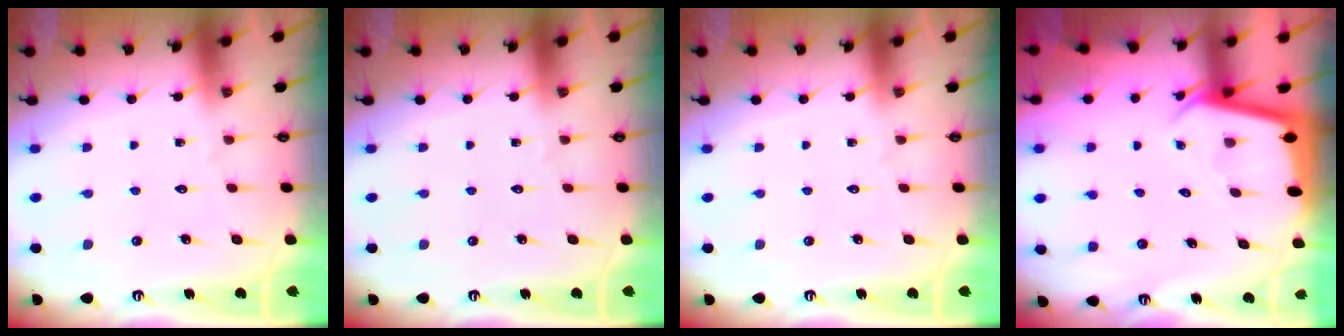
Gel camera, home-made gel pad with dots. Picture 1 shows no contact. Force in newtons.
{"total": 0.0}
{"total": 0.0}
{"total": 2.5, "press": 2.5, "slide": 0.1}